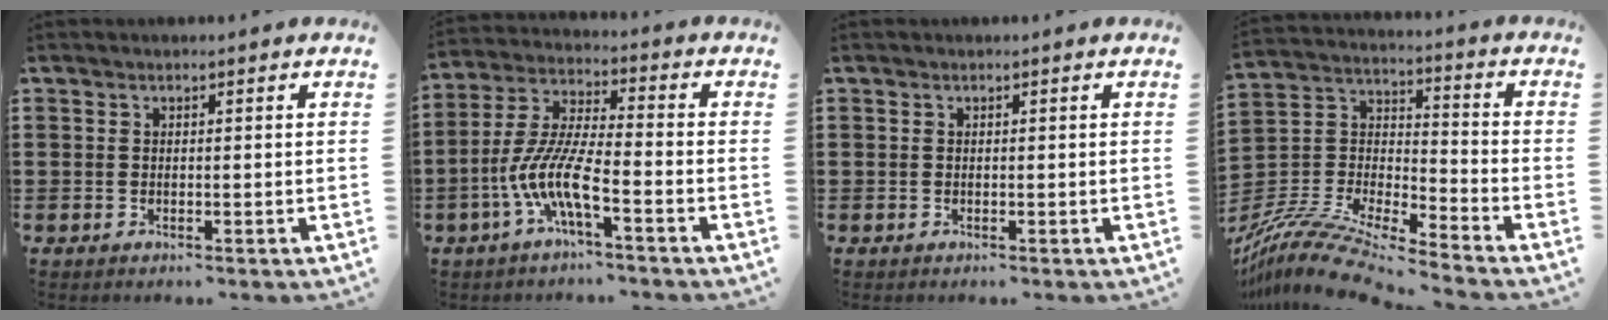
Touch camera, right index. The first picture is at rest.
{"total": 8.9, "force": [-4.4, 1.6, 7.6], "torque": [-0.189, -0.017, -0.093]}
{"total": 0.0}
{"total": 11.8, "force": [-10.8, 1.5, 4.6], "torque": [-0.107, 0.017, -0.221]}